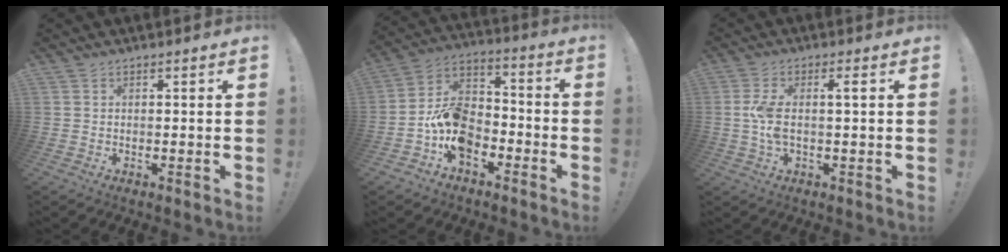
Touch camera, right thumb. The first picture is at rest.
{"total": 12.8, "force": [-6.3, 8.8, 6.9], "torque": [-0.141, 0.035, -0.112]}
{"total": 6.4, "force": [0.1, 1.6, 6.2], "torque": [-0.132, -0.004, -0.005]}